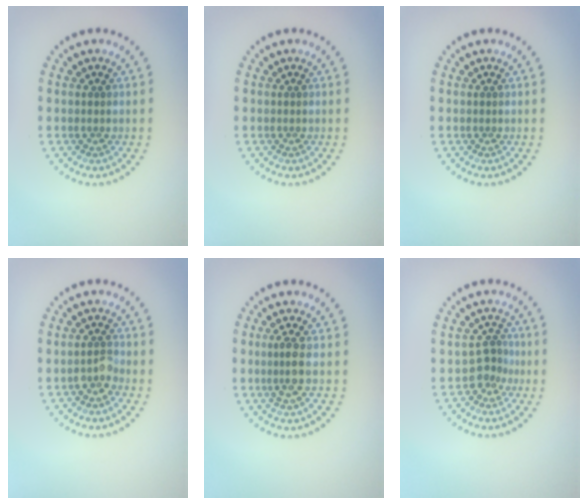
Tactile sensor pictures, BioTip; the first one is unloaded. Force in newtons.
{"total": 0.0}
{"total": 0.0}
{"total": 1.6, "press": 1.3, "slide": 0.9}
{"total": 1.9, "press": 1.6, "slide": 1.0}
{"total": 2.0, "press": 1.5, "slide": 1.3}